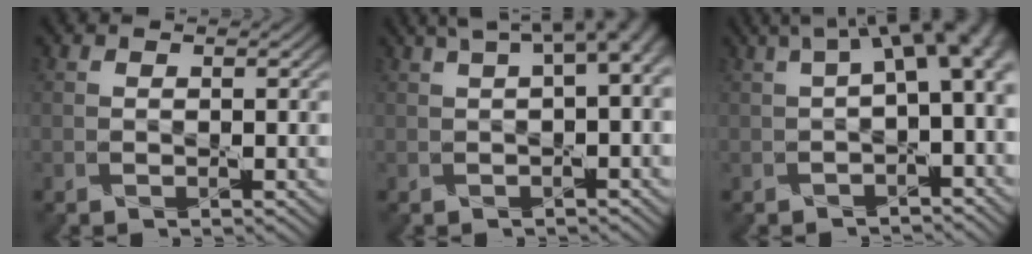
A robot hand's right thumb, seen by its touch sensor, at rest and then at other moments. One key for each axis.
{"total": 8.1, "fx": 3.0, "fy": 2.7, "fz": 7.0, "tx": -0.095, "ty": 0.032, "tz": 0.038}
{"total": 8.5, "fx": 1.5, "fy": 3.2, "fz": 7.7, "tx": -0.111, "ty": 0.019, "tz": 0.026}